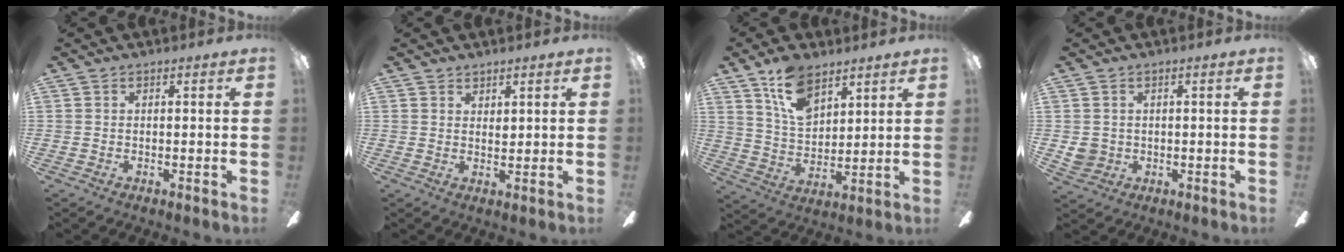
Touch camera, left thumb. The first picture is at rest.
{"total": 2.0, "force": [1.6, 1.0, 0.6], "torque": [-0.004, -0.004, 0.029]}
{"total": 12.4, "force": [7.8, 7.0, 6.6], "torque": [-0.119, -0.025, 0.147]}
{"total": 3.6, "force": [0.7, 3.4, 0.9], "torque": [-0.015, 0.004, 0.015]}